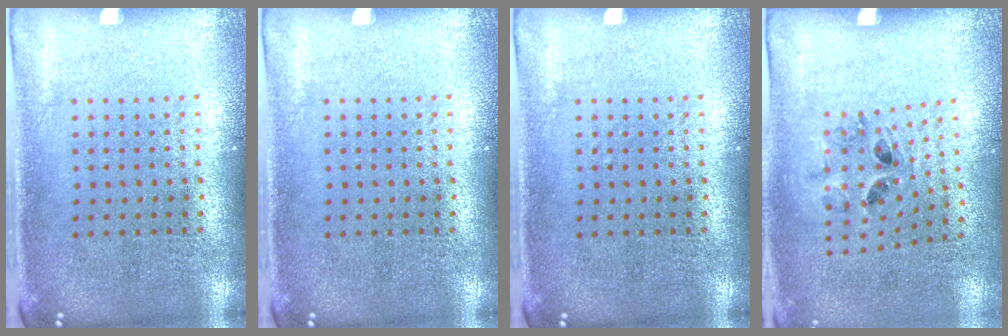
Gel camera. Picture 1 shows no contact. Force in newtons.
{"total": 0.0}
{"total": 0.0}
{"total": 1.2, "press": 0.8, "slide": 0.9}